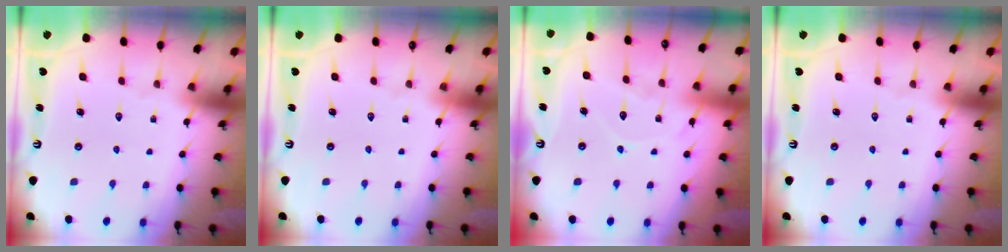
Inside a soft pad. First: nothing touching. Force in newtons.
{"total": 0.0}
{"total": 8.7, "press": 8.7, "slide": 0.7}
{"total": 0.0}